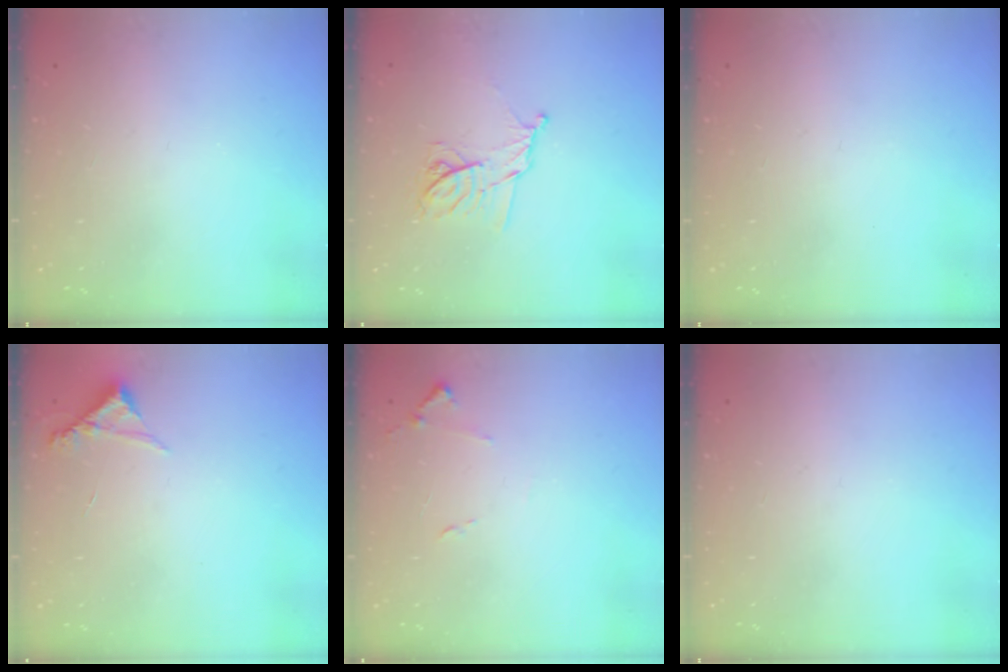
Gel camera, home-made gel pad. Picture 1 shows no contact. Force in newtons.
{"total": 10.3, "press": 10.3, "slide": 0.3}
{"total": 0.0}
{"total": 4.5, "press": 4.5, "slide": 0.3}
{"total": 7.9, "press": 7.8, "slide": 0.7}
{"total": 0.0}